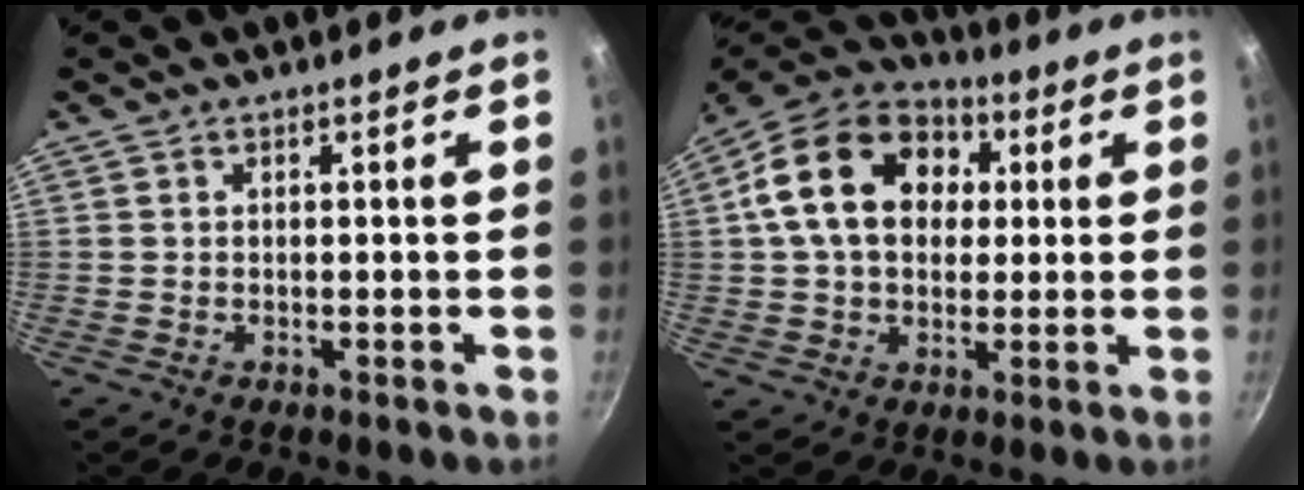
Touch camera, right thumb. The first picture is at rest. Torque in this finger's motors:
{"motor_torque": [0.22, 2.86, 1.81, 0.06, 0.39]}